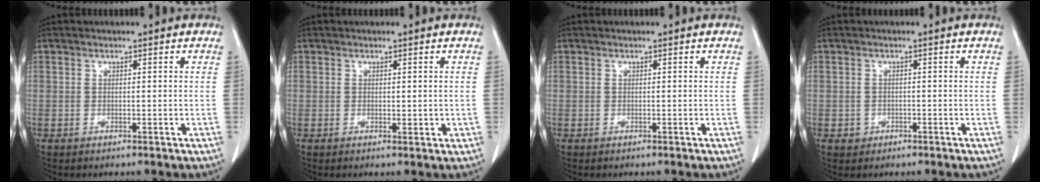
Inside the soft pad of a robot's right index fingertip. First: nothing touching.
{"total": 1.2, "force": [0.1, 0.6, 1.1], "torque": [-0.011, -0.004, 0.005]}
{"total": 0.0}
{"total": 1.2, "force": [-0.4, 1.1, 0.1], "torque": [0.000, 0.006, -0.003]}